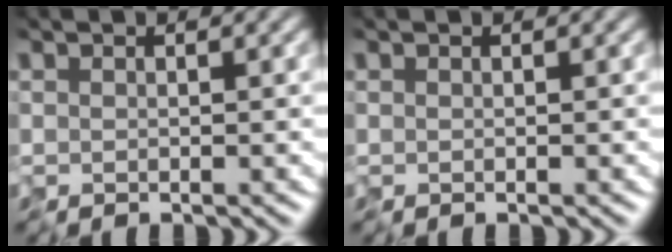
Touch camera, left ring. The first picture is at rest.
{"total": 0.0}